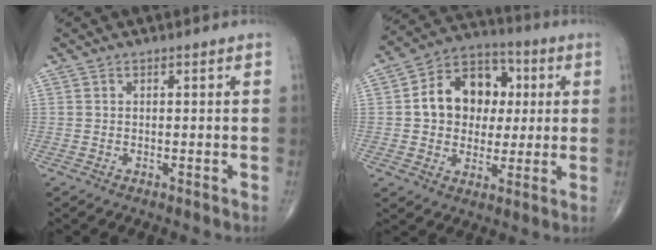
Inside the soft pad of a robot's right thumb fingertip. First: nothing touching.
{"total": 14.7, "force": [1.9, 11.6, 8.9], "torque": [-0.097, 0.018, 0.027]}